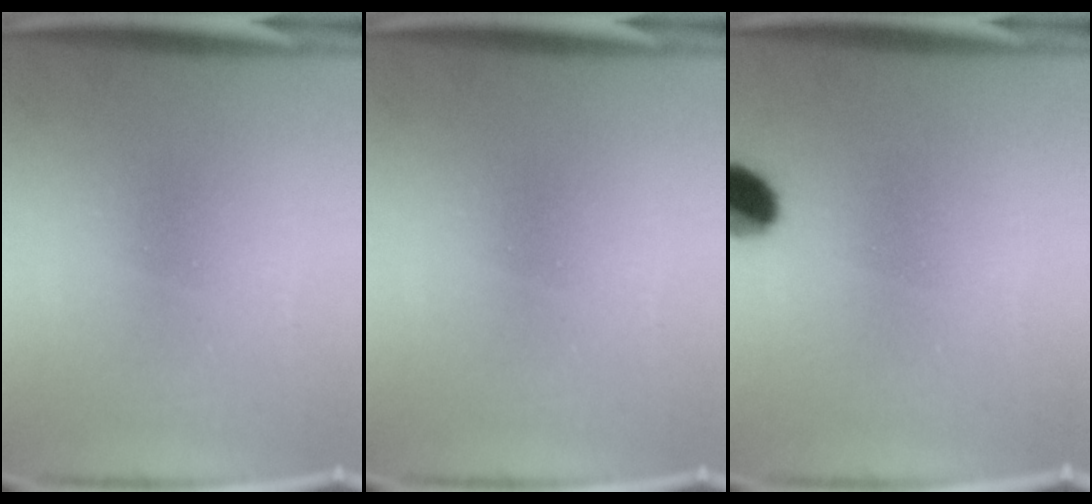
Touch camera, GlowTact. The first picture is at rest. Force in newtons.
{"total": 0.0}
{"total": 7.0}